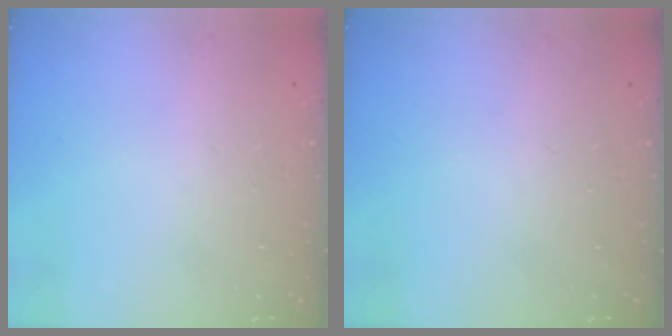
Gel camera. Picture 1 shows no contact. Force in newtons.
{"total": 0.0}